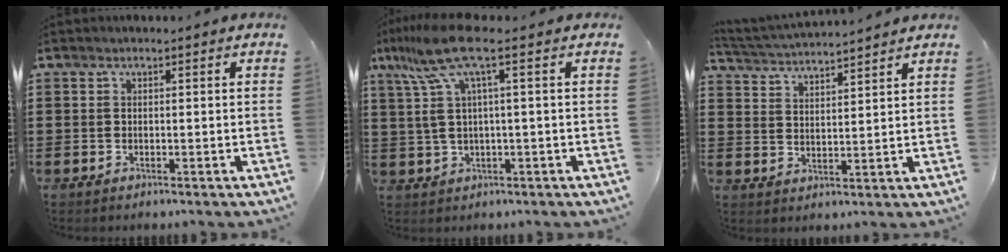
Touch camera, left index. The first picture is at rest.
{"total": 8.6, "force": [3.1, 0.9, 8.0], "torque": [-0.196, -0.022, 0.042]}
{"total": 3.5, "force": [3.4, -0.5, 0.2], "torque": [-0.021, -0.022, 0.057]}